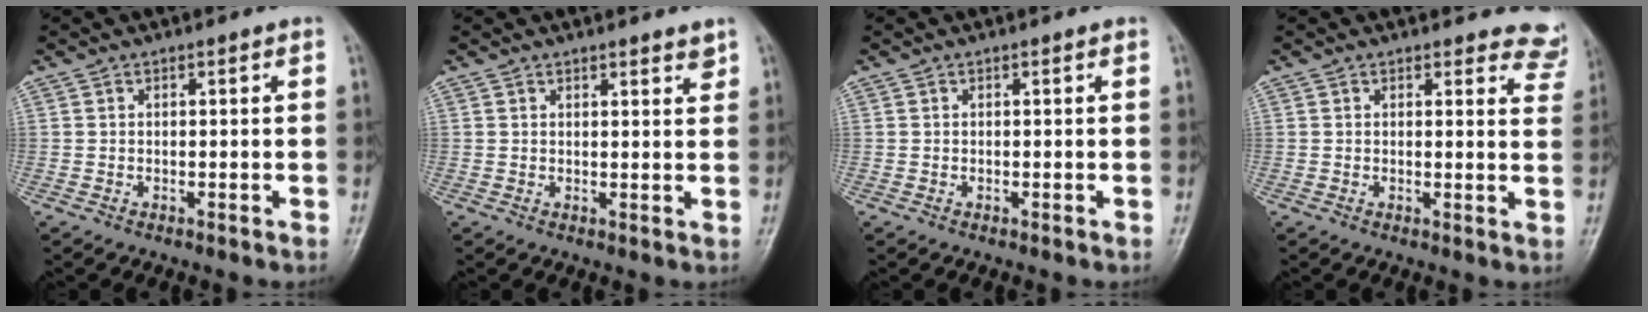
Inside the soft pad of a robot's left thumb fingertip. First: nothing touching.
{"total": 2.3, "force": [1.9, 0.6, 1.2], "torque": [-0.009, -0.012, 0.025]}
{"total": 0.0}
{"total": 6.7, "force": [6.2, 2.4, 0.4], "torque": [0.044, -0.035, 0.036]}